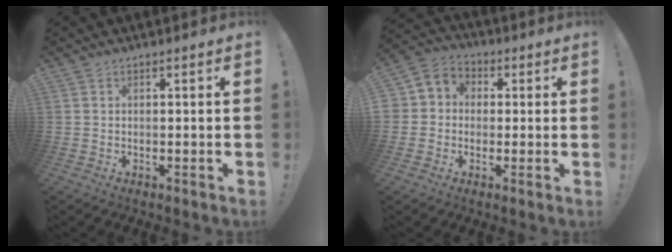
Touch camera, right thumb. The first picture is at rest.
{"total": 6.1, "force": [-1.3, 5.7, 1.5], "torque": [-0.016, 0.019, -0.020]}